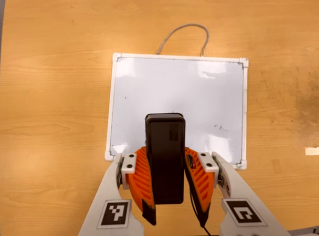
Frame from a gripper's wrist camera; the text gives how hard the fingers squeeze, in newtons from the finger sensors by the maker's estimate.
{"total": 8.2, "left": 7.2, "right": 9.2}